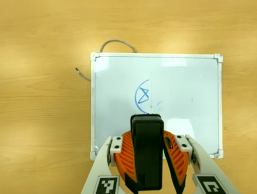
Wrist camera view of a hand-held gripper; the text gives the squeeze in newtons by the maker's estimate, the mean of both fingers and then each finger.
{"total": 8.4, "left": 8.2, "right": 8.6}